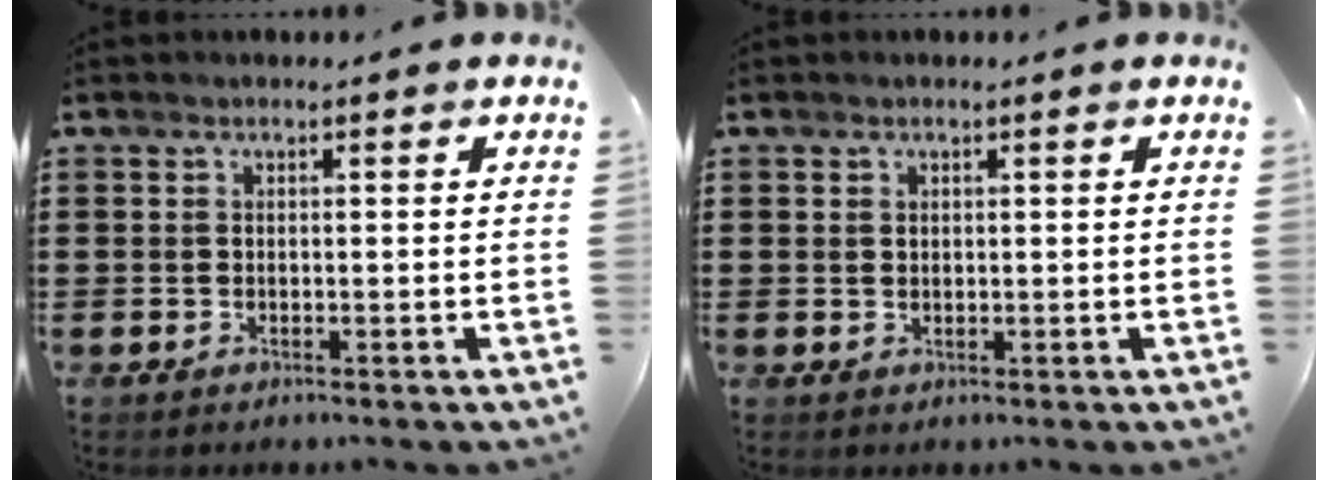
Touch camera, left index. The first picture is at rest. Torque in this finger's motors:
{"motor_torque": [-0.46, 0.67, -0.06, -0.01]}